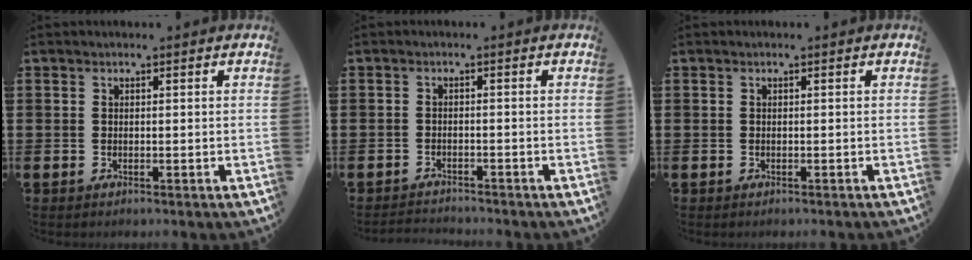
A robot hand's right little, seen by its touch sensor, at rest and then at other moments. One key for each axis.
{"total": 1.5, "fx": -1.5, "fy": 0.0, "fz": -0.1, "tx": -0.003, "ty": 0.003, "tz": -0.031}
{"total": 0.0}